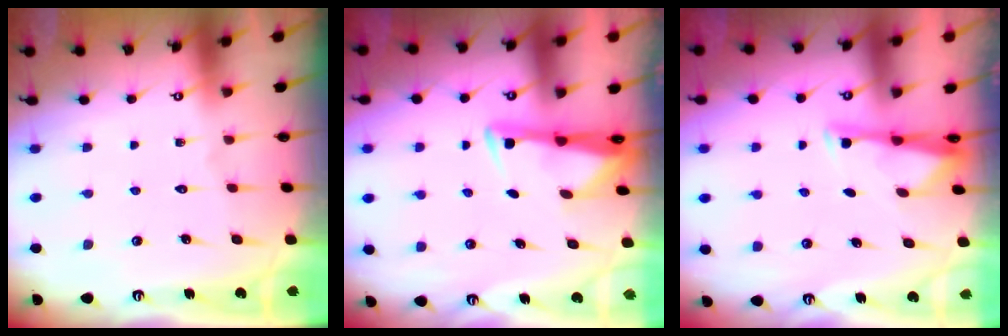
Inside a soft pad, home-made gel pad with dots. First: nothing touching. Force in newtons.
{"total": 3.4, "press": 3.3, "slide": 0.9}
{"total": 3.3, "press": 3.3, "slide": 0.4}